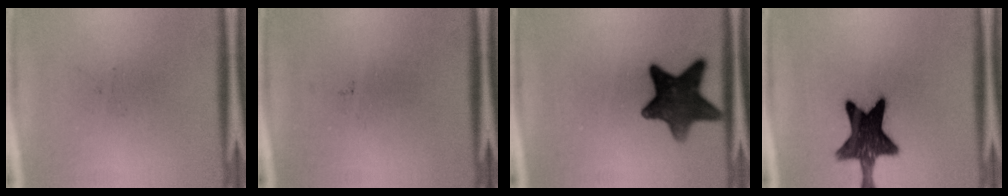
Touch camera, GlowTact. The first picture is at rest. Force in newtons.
{"total": 0.0}
{"total": 12.7}
{"total": 13.3}